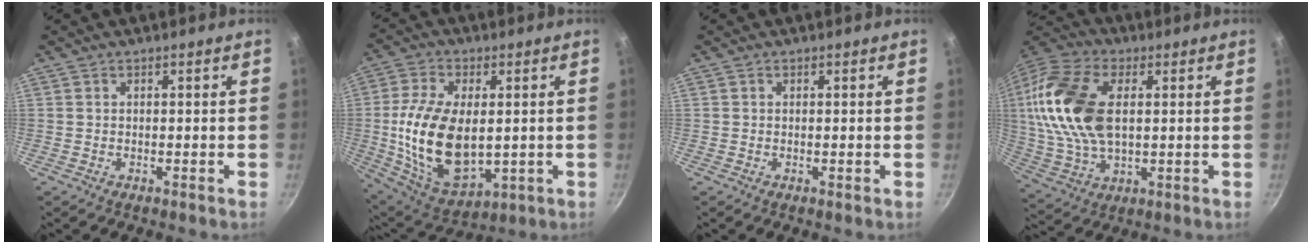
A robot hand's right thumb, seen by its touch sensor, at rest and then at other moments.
{"total": 18.9, "force": [0.1, 10.7, 15.6], "torque": [-0.281, -0.009, 0.016]}
{"total": 0.0}
{"total": 20.3, "force": [3.3, 12.0, 16.1], "torque": [-0.312, 0.005, 0.059]}